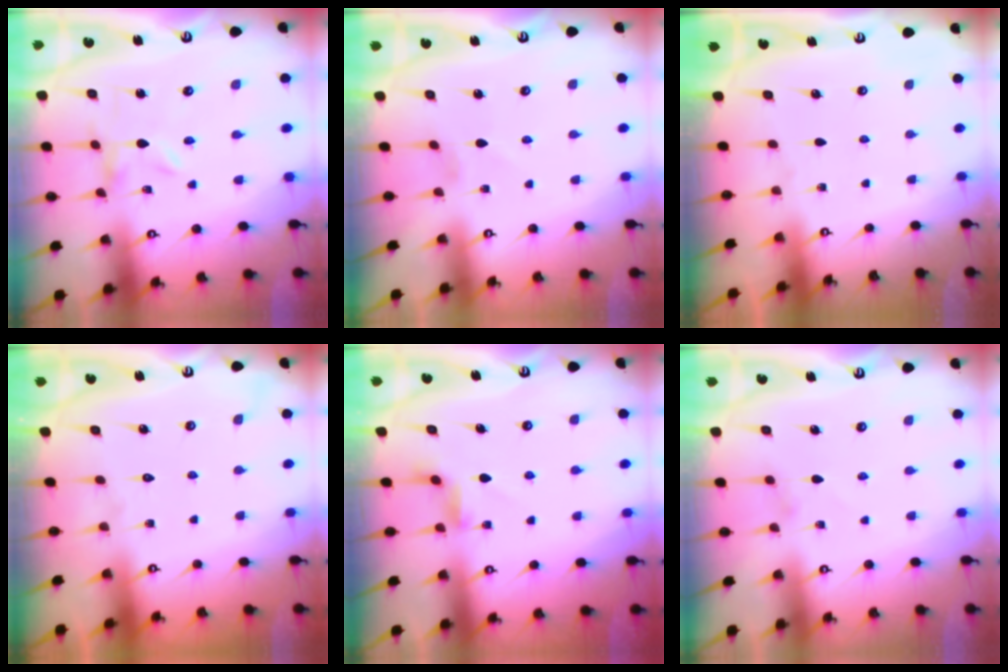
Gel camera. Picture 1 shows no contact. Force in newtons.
{"total": 0.0}
{"total": 0.0}
{"total": 1.6, "press": 1.6, "slide": 0.2}
{"total": 2.9, "press": 2.9, "slide": 0.4}
{"total": 0.8, "press": 0.8, "slide": 0.3}